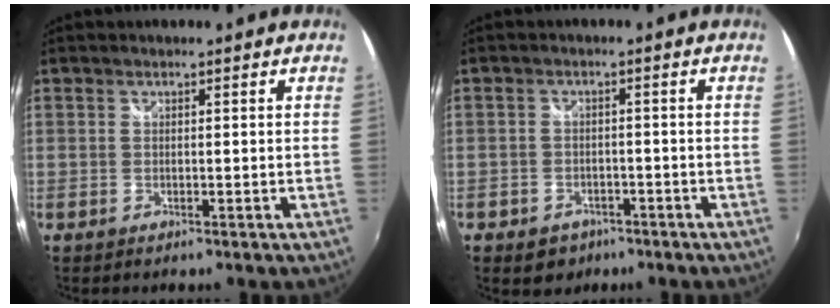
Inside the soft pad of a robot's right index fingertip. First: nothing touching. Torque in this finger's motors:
{"motor_torque": [0.27, -0.28, 0.04, -0.01]}